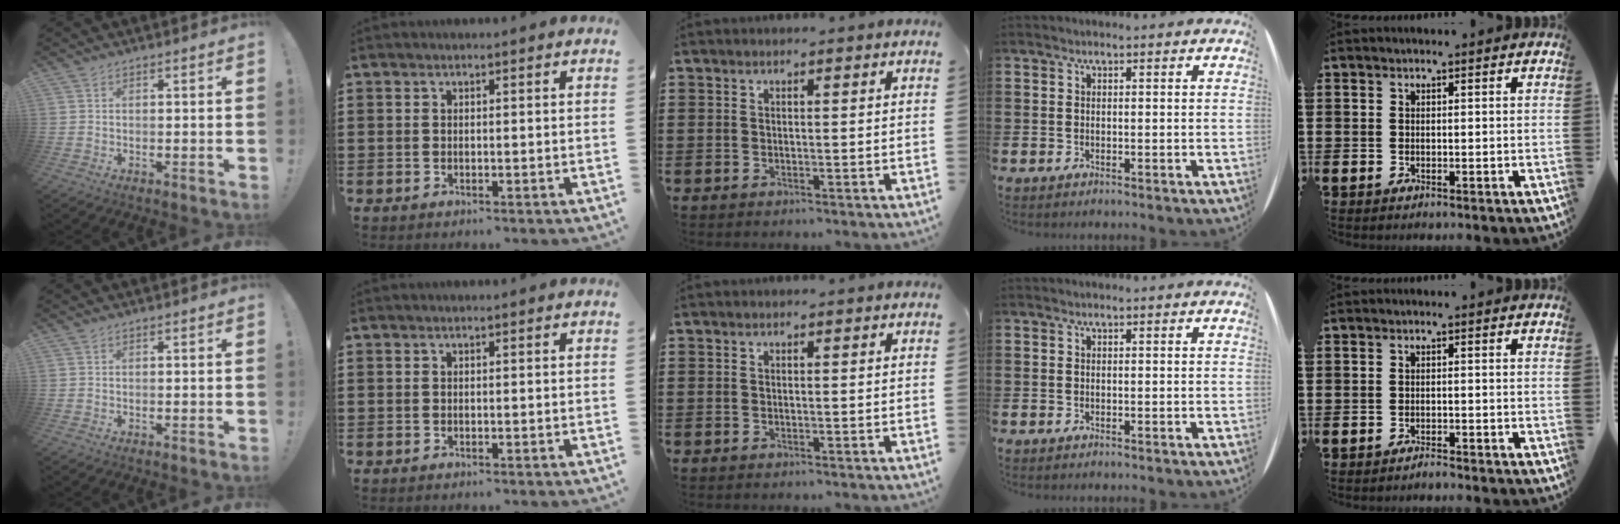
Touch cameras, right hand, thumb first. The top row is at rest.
{"little": {"total": 1.1, "force": [-1.1, 0.0, 0.1], "torque": [-0.005, -0.002, -0.022]}}